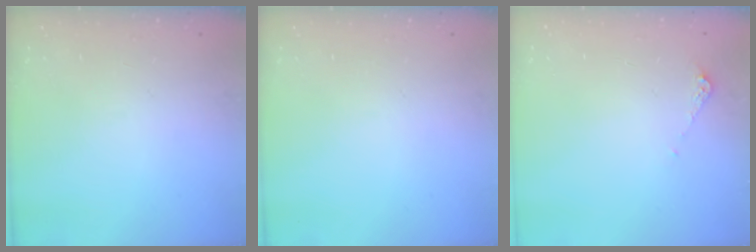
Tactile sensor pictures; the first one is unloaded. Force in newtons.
{"total": 0.0}
{"total": 4.3, "press": 4.2, "slide": 0.5}